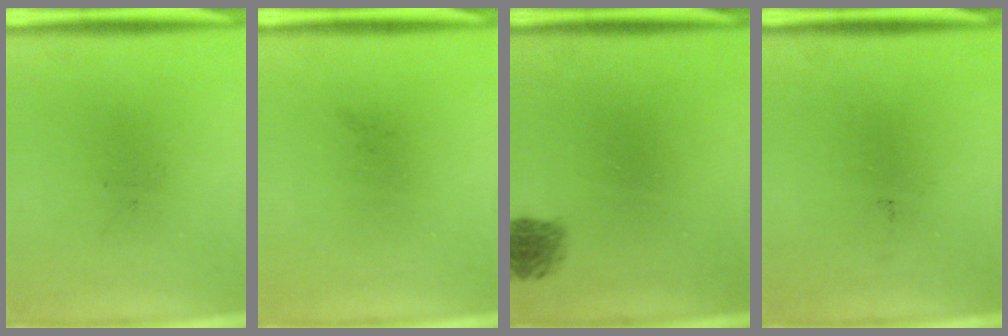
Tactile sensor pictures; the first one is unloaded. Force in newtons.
{"total": 0.0}
{"total": 1.8}
{"total": 0.0}